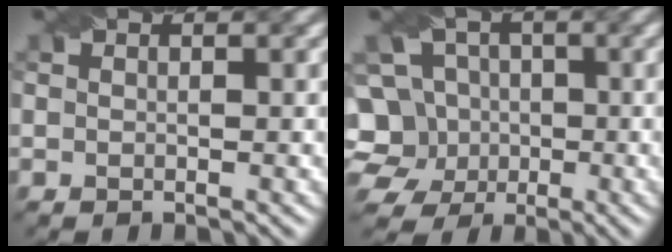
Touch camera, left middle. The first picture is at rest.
{"total": 7.3, "force": [-1.4, 6.7, 2.6], "torque": [-0.041, 0.027, -0.059]}